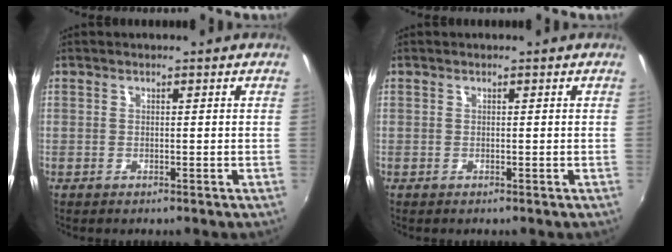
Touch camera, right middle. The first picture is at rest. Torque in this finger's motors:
{"motor_torque": [0.00, 0.00, 0.00, 0.00]}